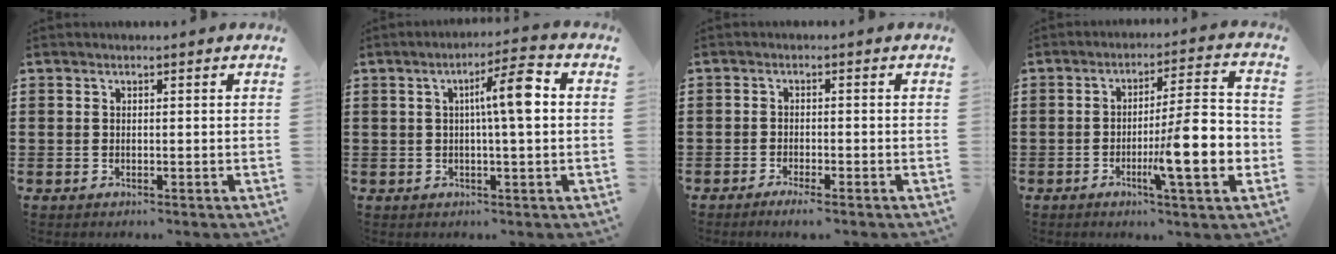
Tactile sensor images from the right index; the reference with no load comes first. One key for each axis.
{"total": 6.8, "fx": 0.9, "fy": 0.8, "fz": 6.7, "tx": -0.109, "ty": -0.002, "tz": 0.006}
{"total": 1.7, "fx": -1.5, "fy": -0.1, "fz": 0.8, "tx": -0.014, "ty": -0.003, "tz": -0.027}
{"total": 12.4, "fx": -3.3, "fy": 2.3, "fz": 11.7, "tx": -0.173, "ty": -0.009, "tz": -0.059}